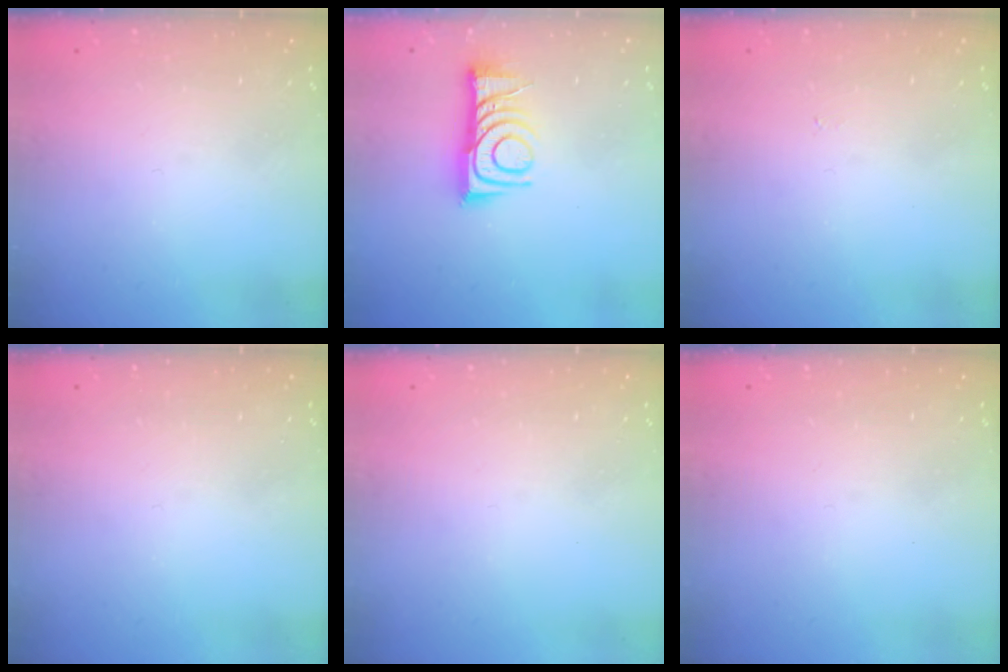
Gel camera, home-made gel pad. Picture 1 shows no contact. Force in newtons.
{"total": 10.3, "press": 10.3, "slide": 0.6}
{"total": 3.1, "press": 3.1, "slide": 0.4}
{"total": 0.0}
{"total": 0.0}
{"total": 0.0}